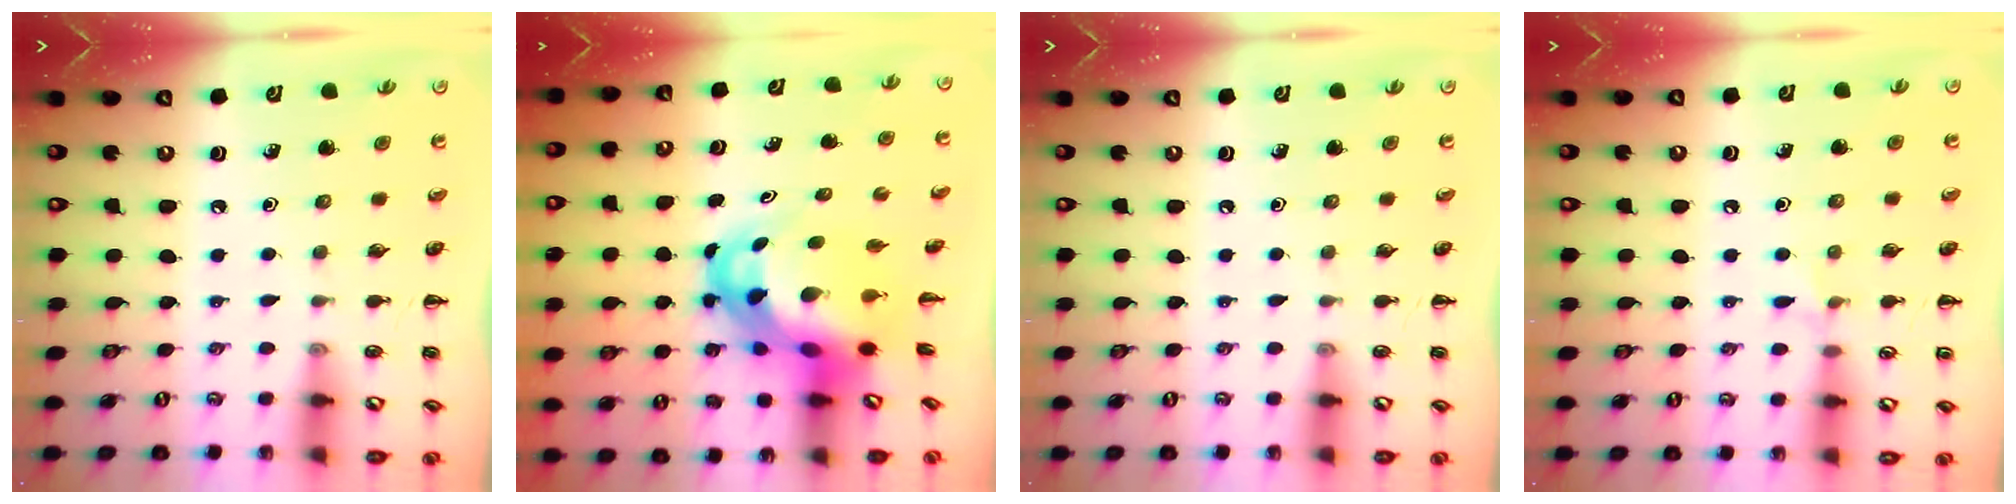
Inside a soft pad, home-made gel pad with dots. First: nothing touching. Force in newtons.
{"total": 8.0, "press": 7.7, "slide": 2.1}
{"total": 0.0}
{"total": 4.8, "press": 4.5, "slide": 1.7}